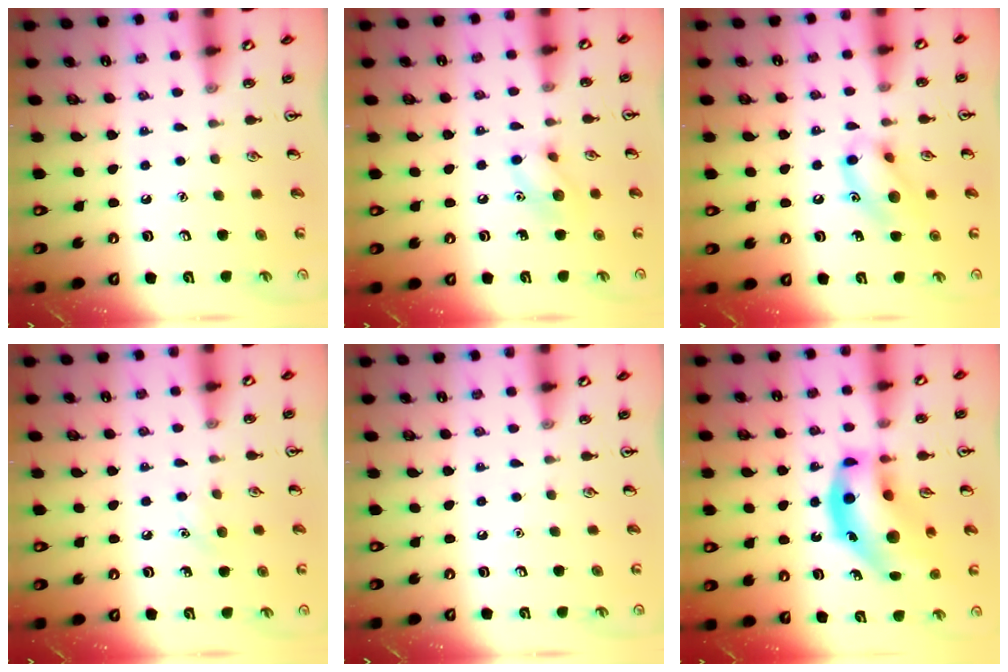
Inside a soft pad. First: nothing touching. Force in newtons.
{"total": 7.9, "press": 7.9, "slide": 0.5}
{"total": 10.6, "press": 10.5, "slide": 1.4}
{"total": 6.5, "press": 6.2, "slide": 1.9}
{"total": 0.0}
{"total": 18.2, "press": 17.8, "slide": 3.7}